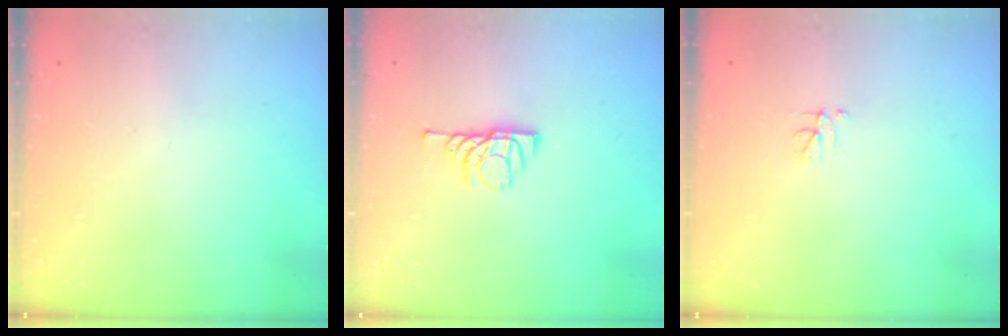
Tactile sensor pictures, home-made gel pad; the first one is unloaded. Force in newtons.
{"total": 6.1, "press": 6.1, "slide": 0.8}
{"total": 3.1, "press": 3.1, "slide": 0.4}